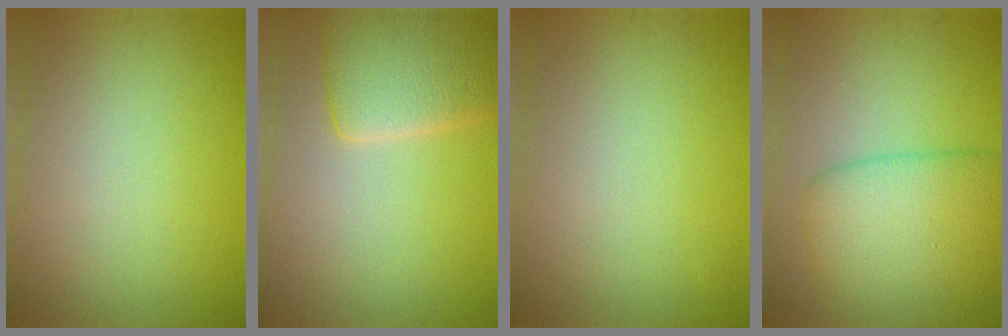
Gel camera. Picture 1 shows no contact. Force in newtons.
{"total": 6.2, "press": 6.2, "slide": 0.4}
{"total": 0.0}
{"total": 7.0, "press": 7.0, "slide": 0.2}